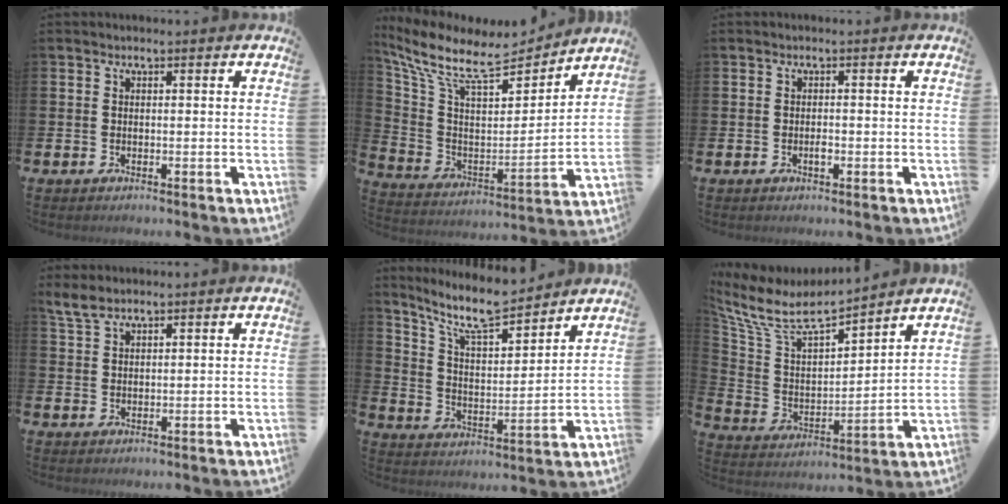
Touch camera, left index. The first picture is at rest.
{"total": 10.5, "force": [8.8, 3.3, 4.7], "torque": [-0.126, -0.059, 0.147]}
{"total": 1.0, "force": [-0.3, 0.4, 0.8], "torque": [-0.011, -0.003, -0.007]}
{"total": 3.2, "force": [2.7, 1.1, 1.4], "torque": [-0.021, -0.005, 0.046]}
{"total": 9.5, "force": [8.4, 1.9, 4.0], "torque": [-0.109, -0.045, 0.149]}
{"total": 7.1, "force": [6.5, 1.8, 2.3], "torque": [-0.080, -0.048, 0.109]}